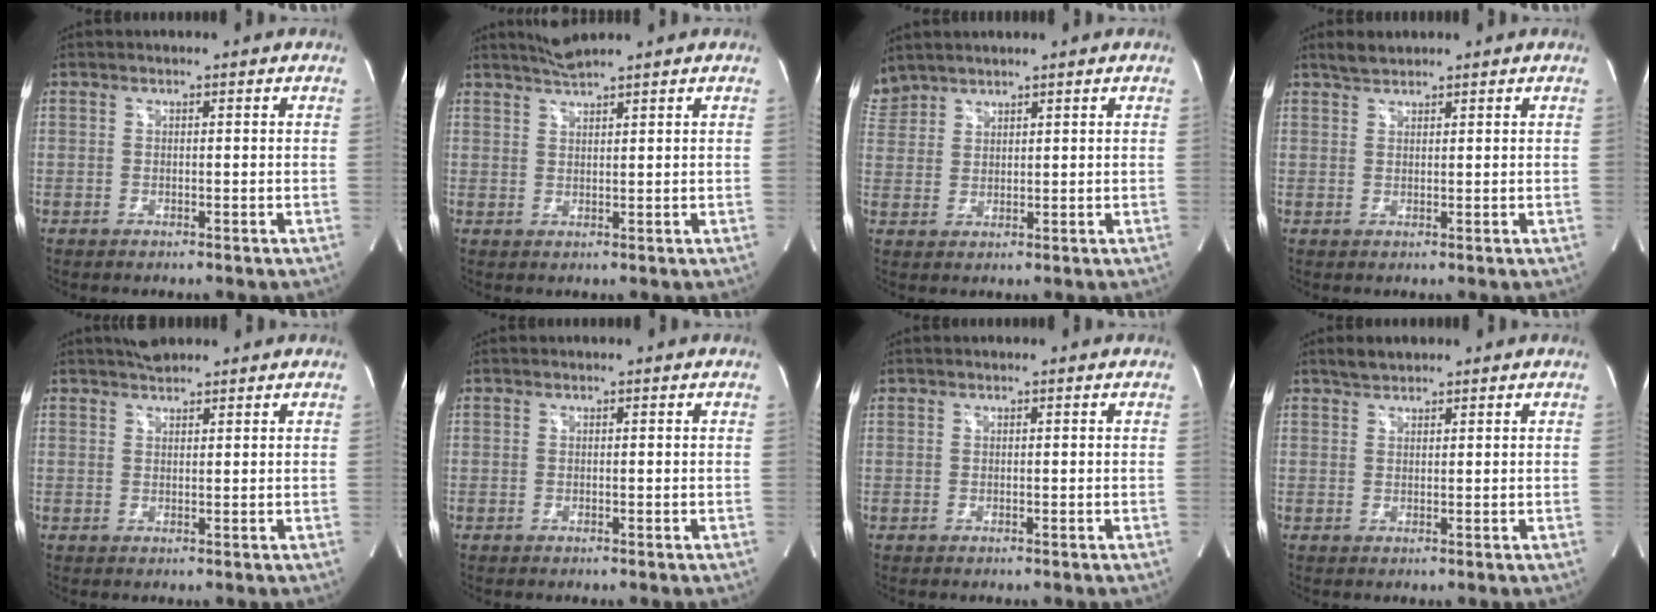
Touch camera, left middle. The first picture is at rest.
{"total": 3.2, "force": [2.9, -0.6, 1.1], "torque": [-0.026, 0.007, 0.060]}
{"total": 4.4, "force": [4.2, 1.3, 0.2], "torque": [-0.015, 0.020, 0.091]}
{"total": 2.1, "force": [2.0, 0.6, 0.6], "torque": [-0.019, 0.010, 0.039]}
{"total": 3.0, "force": [2.7, 0.8, 1.0], "torque": [-0.019, 0.017, 0.046]}
{"total": 0.0}
{"total": 0.0}
{"total": 2.3, "force": [2.0, 0.8, 0.8], "torque": [-0.020, 0.010, 0.036]}